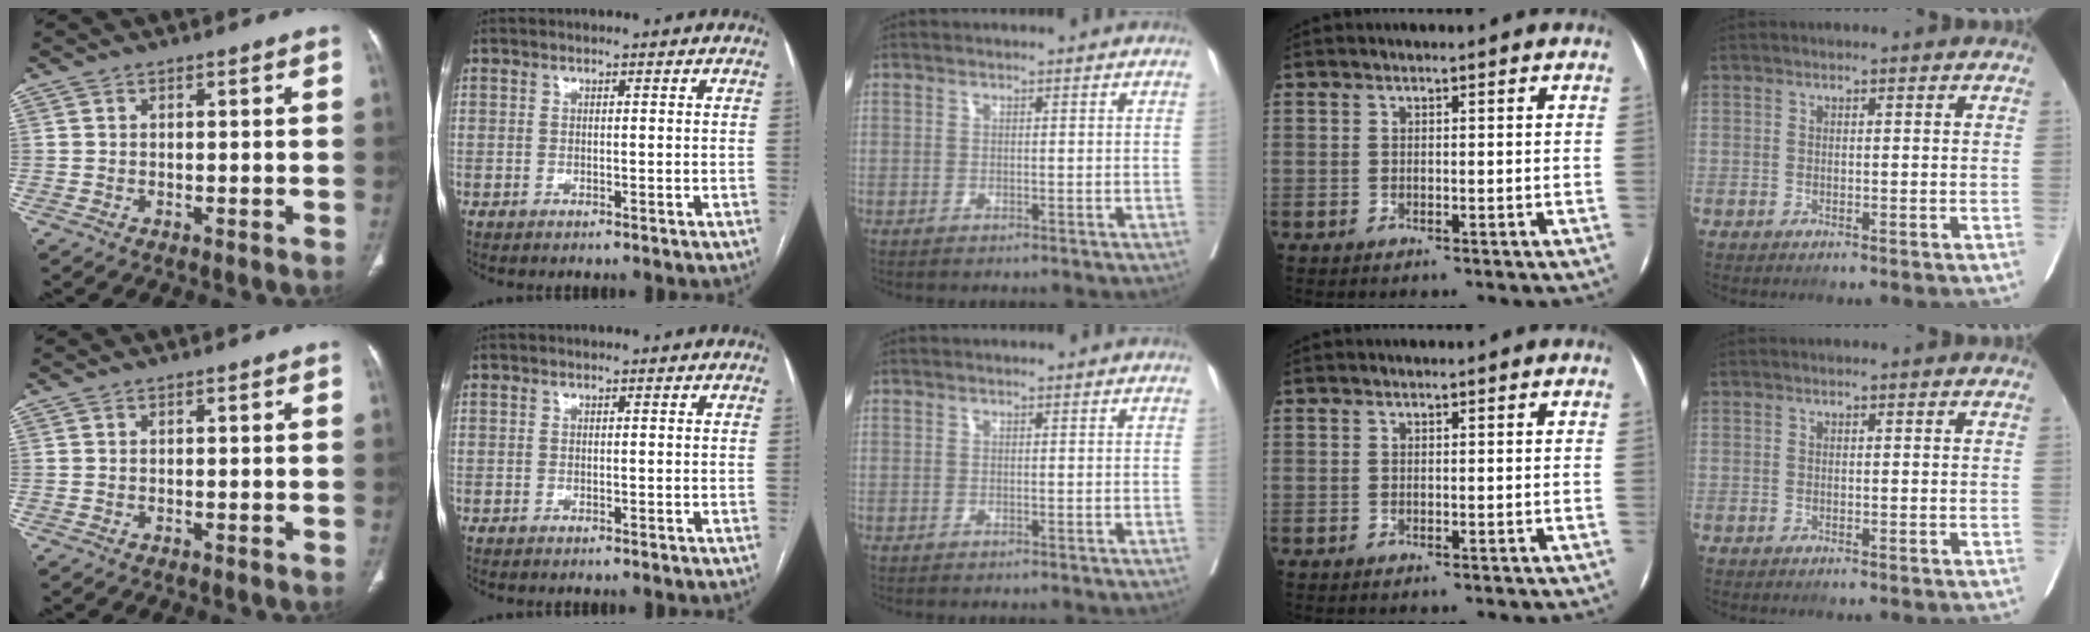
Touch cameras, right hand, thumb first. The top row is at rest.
{}